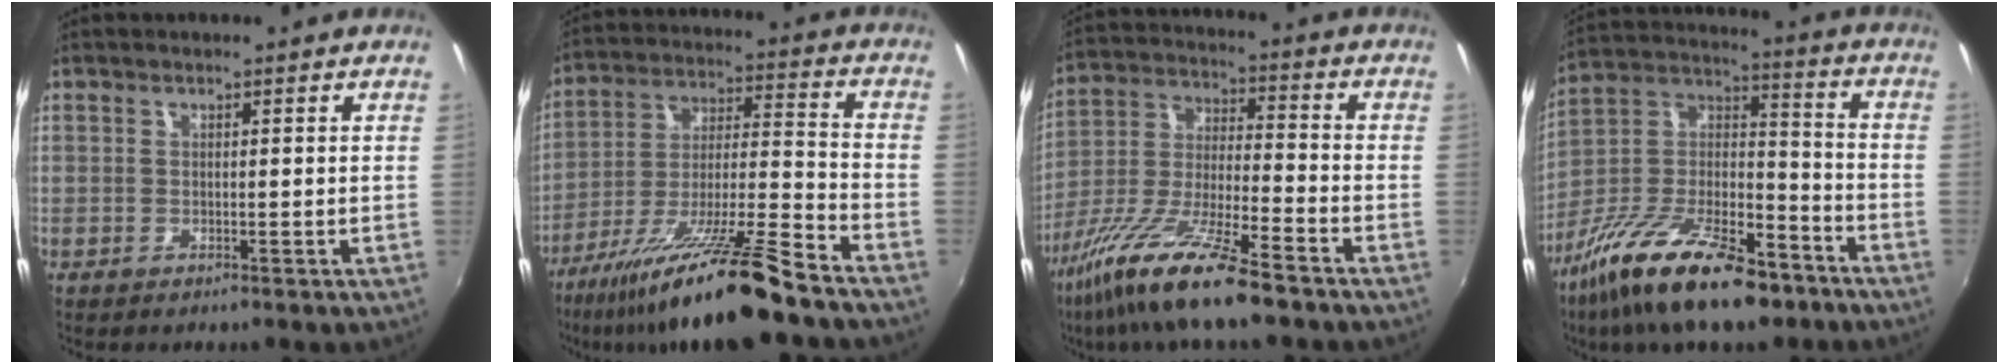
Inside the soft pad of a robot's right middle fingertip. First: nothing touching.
{"total": 19.3, "force": [-14.8, -0.5, 12.4], "torque": [-0.224, -0.027, -0.252]}
{"total": 16.2, "force": [-11.6, 1.5, 11.3], "torque": [-0.229, -0.028, -0.214]}
{"total": 21.3, "force": [-13.7, 7.9, 14.2], "torque": [-0.275, 0.000, -0.238]}